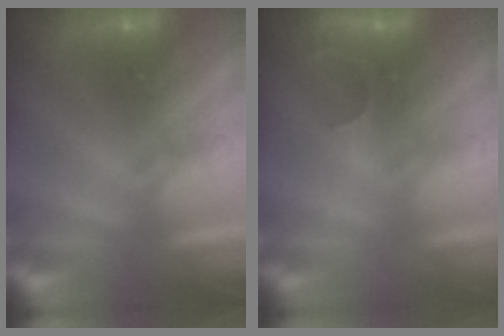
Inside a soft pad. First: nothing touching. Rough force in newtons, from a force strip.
{"total": 2.9}